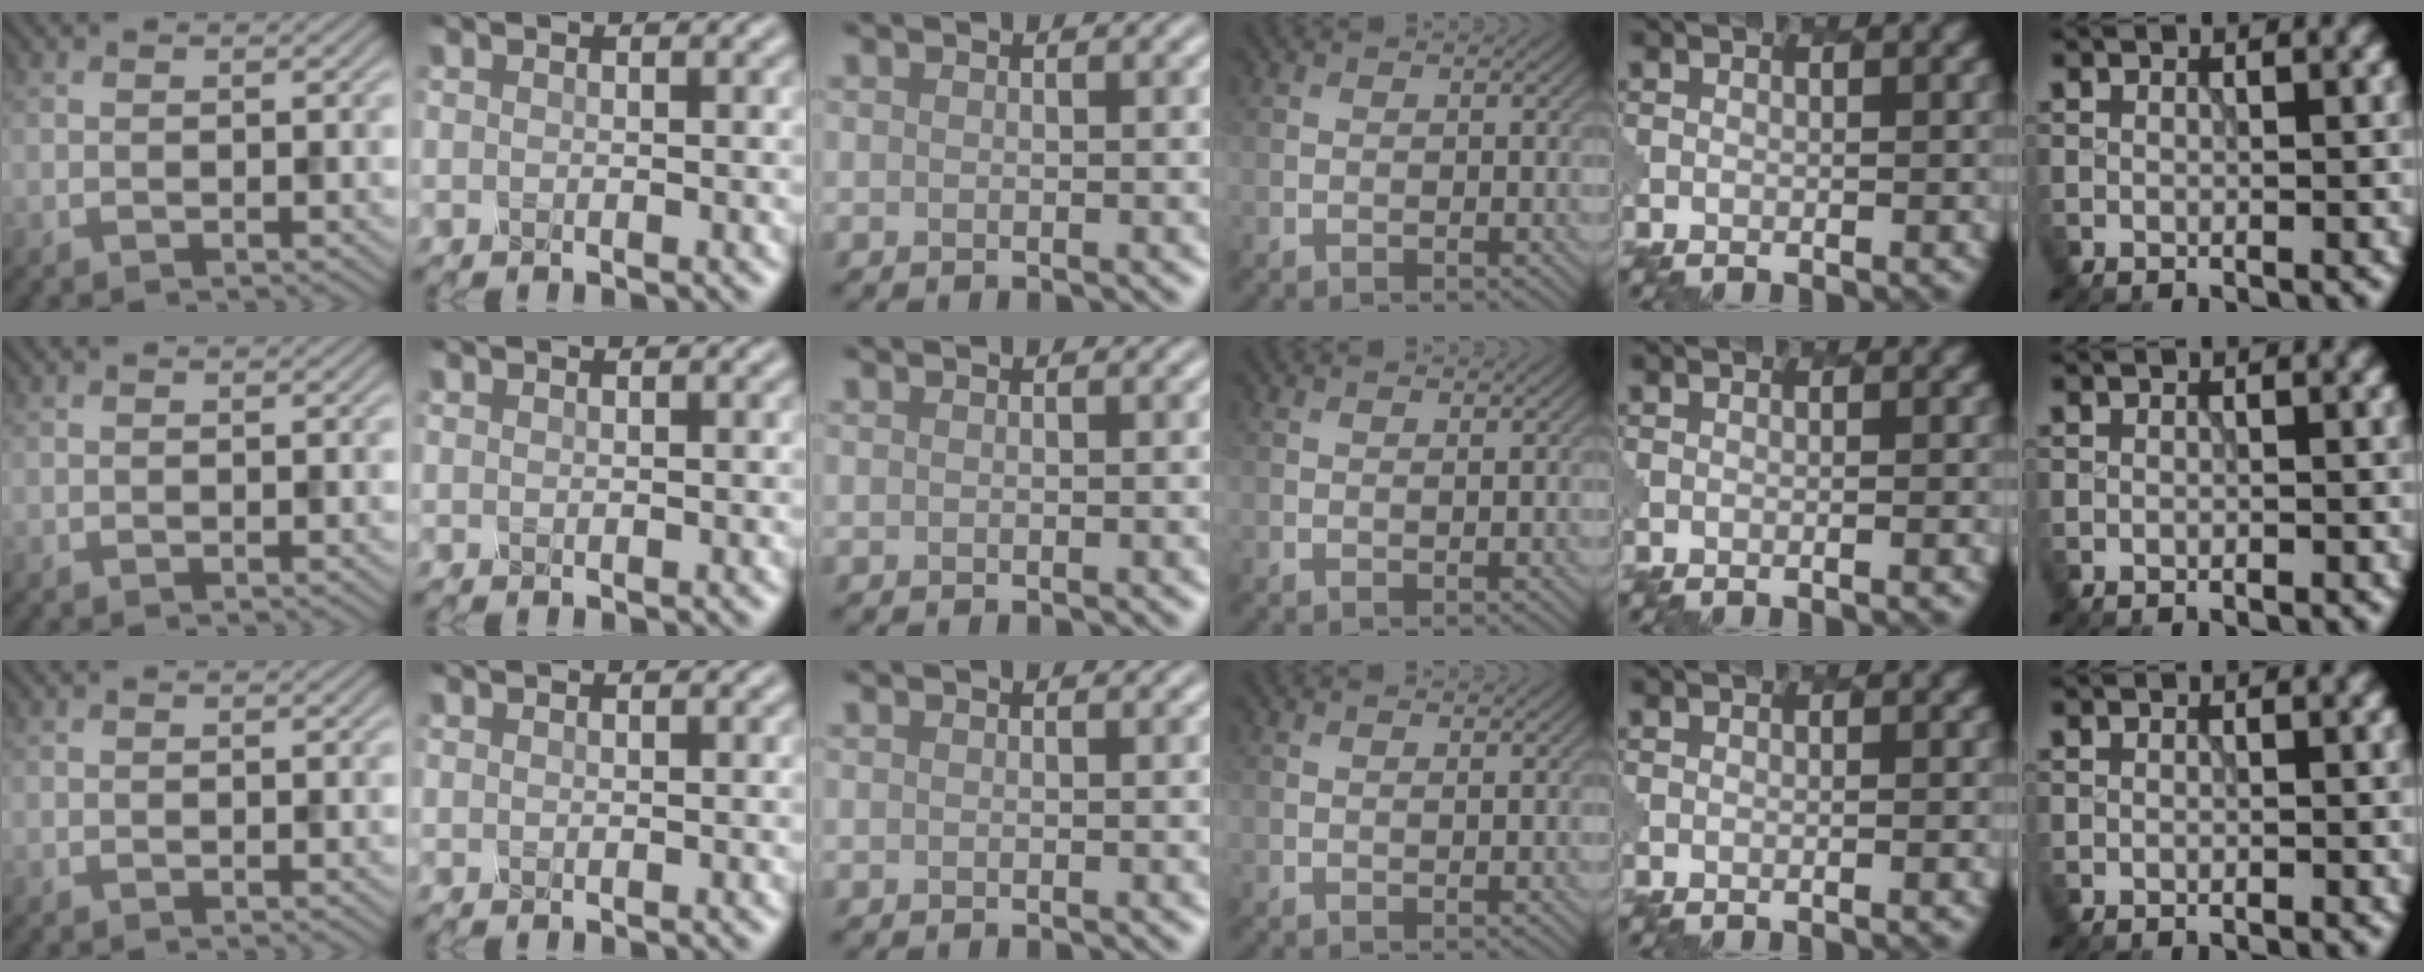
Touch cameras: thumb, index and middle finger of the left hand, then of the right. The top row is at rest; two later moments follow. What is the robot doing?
{"motion": "twist", "object": "rubiks cube"}